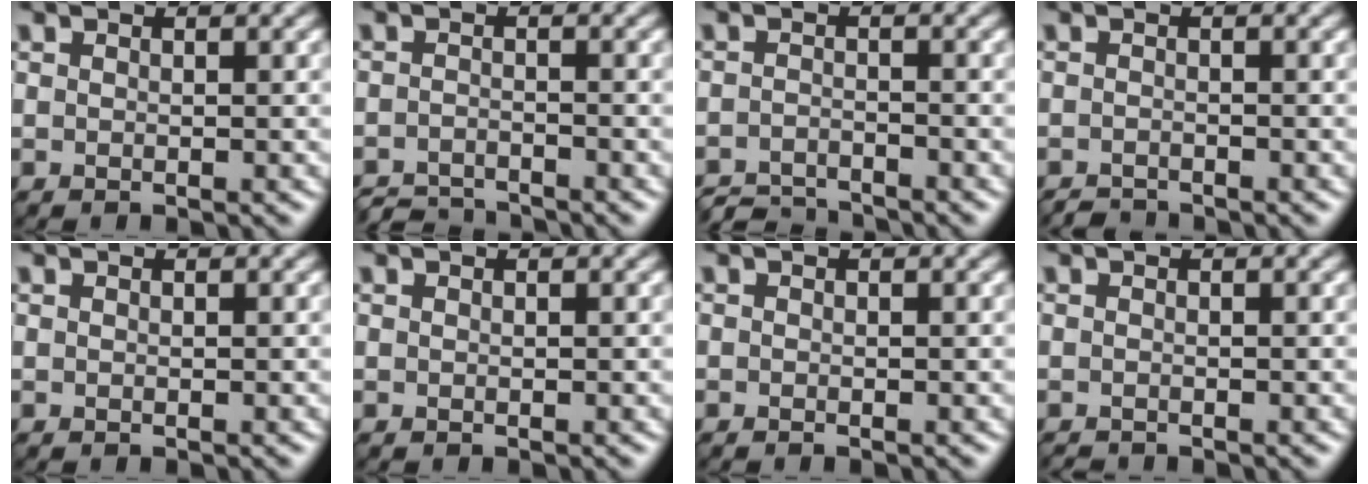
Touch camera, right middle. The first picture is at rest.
{"total": 2.9, "force": [-2.9, 0.3, 0.5], "torque": [-0.004, -0.003, -0.056]}
{"total": 3.3, "force": [-3.2, 0.4, 0.6], "torque": [-0.008, -0.003, -0.064]}
{"total": 1.2, "force": [-1.2, 0.1, 0.1], "torque": [0.001, -0.001, -0.026]}
{"total": 0.0}
{"total": 0.0}
{"total": 0.0}
{"total": 0.6, "force": [-0.6, 0.0, 0.0], "torque": [0.001, -0.005, -0.014]}